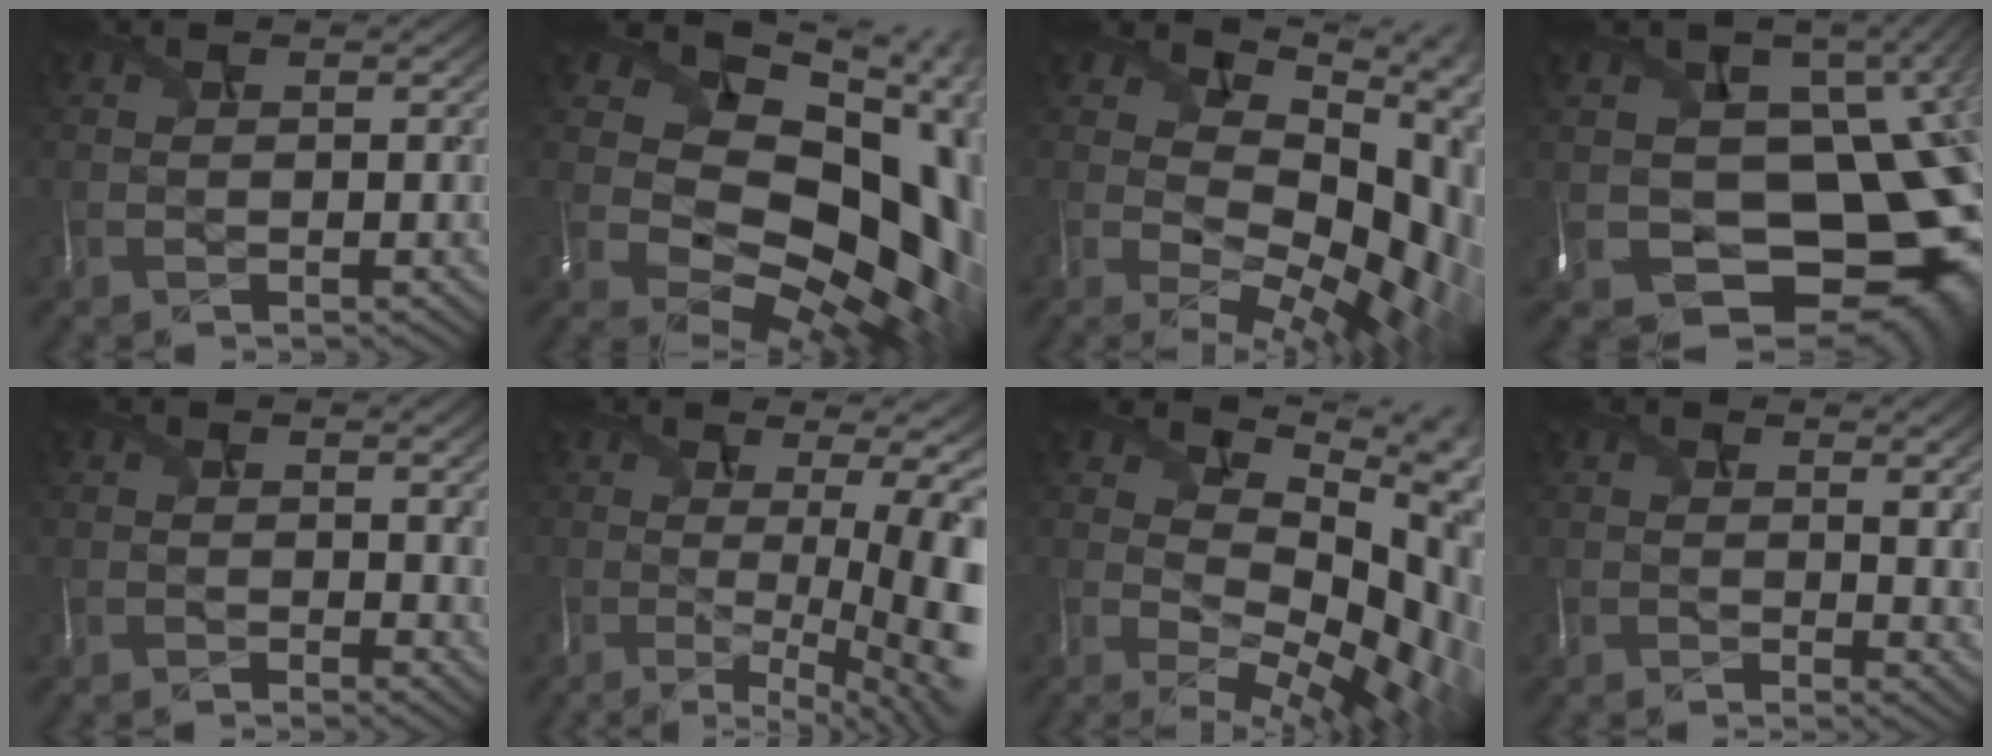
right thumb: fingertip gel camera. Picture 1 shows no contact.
{"total": 15.1, "force": [2.9, 11.2, 9.7], "torque": [-0.160, -0.037, 0.100]}
{"total": 12.1, "force": [2.5, 7.4, 9.2], "torque": [-0.168, -0.028, 0.078]}
{"total": 14.4, "force": [-3.4, 10.7, 9.0], "torque": [-0.124, -0.020, -0.014]}
{"total": 1.6, "force": [0.5, 0.6, 1.4], "torque": [-0.020, 0.000, 0.013]}
{"total": 13.1, "force": [-0.7, 4.5, 12.3], "torque": [-0.148, -0.005, 0.015]}
{"total": 13.1, "force": [2.5, 7.1, 10.8], "torque": [-0.177, -0.027, 0.080]}
{"total": 4.0, "force": [1.1, 1.7, 3.5], "torque": [-0.032, 0.007, 0.015]}